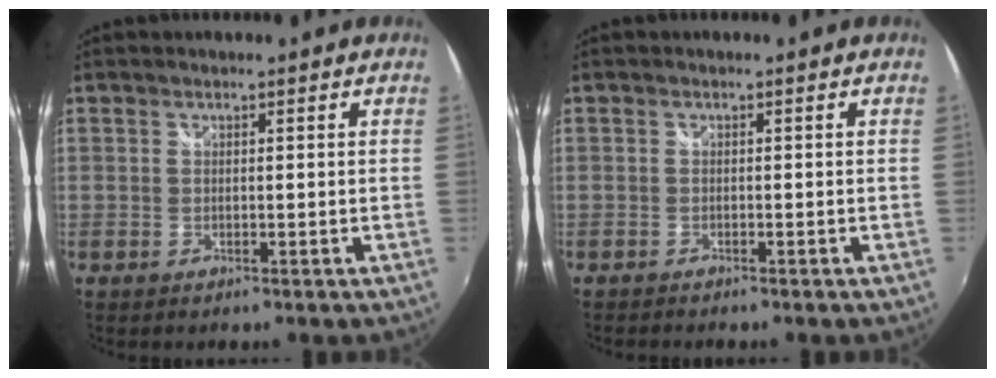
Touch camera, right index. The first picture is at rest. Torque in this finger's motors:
{"motor_torque": [0.02, 0.03, 0.07, 0.01]}